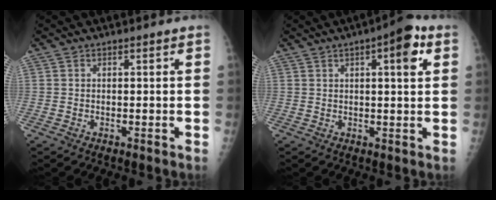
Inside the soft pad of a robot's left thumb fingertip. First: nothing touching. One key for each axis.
{"total": 7.1, "fx": 2.7, "fy": 2.0, "fz": 6.2, "tx": -0.075, "ty": 0.000, "tz": 0.030}